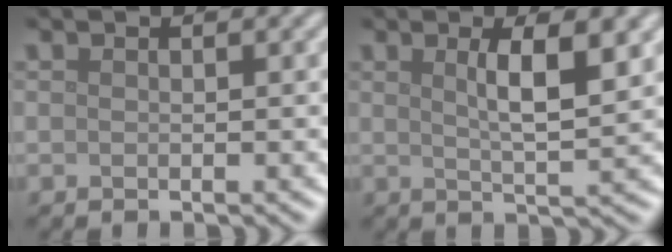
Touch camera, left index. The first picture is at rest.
{"total": 4.5, "force": [1.5, 1.1, 4.1], "torque": [-0.060, 0.000, 0.024]}